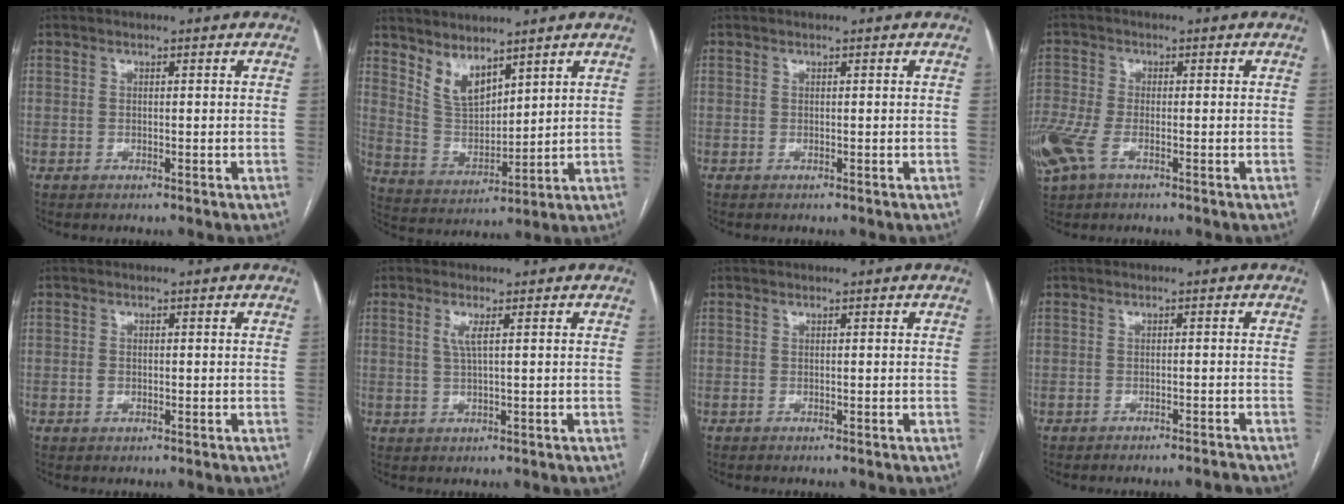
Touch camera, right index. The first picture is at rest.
{"total": 7.1, "force": [5.5, 2.8, 3.6], "torque": [-0.077, 0.000, 0.124]}
{"total": 0.0}
{"total": 8.0, "force": [-3.6, 3.9, 6.0], "torque": [-0.163, -0.008, -0.069]}
{"total": 1.1, "force": [-0.1, 0.8, 0.6], "torque": [-0.009, 0.002, -0.001]}
{"total": 2.1, "force": [0.7, -0.1, 2.0], "torque": [-0.050, 0.000, 0.015]}
{"total": 0.9, "force": [-0.9, 0.0, 0.3], "torque": [0.002, -0.001, -0.014]}
{"total": 3.9, "force": [-3.8, -0.3, 0.7], "torque": [0.001, -0.004, -0.049]}